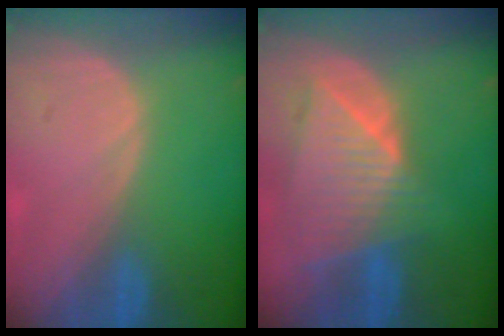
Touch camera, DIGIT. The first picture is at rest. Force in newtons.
{"total": 9.0, "press": 8.0, "slide": 4.1}